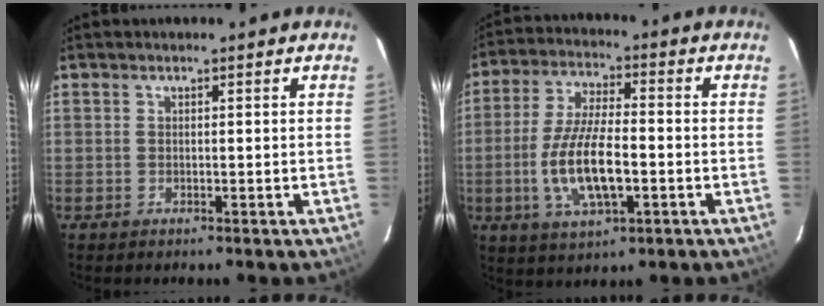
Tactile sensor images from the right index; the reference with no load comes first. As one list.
[{"total": 12.7, "force": [-3.1, 4.3, 11.6], "torque": [-0.236, -0.007, -0.054]}]